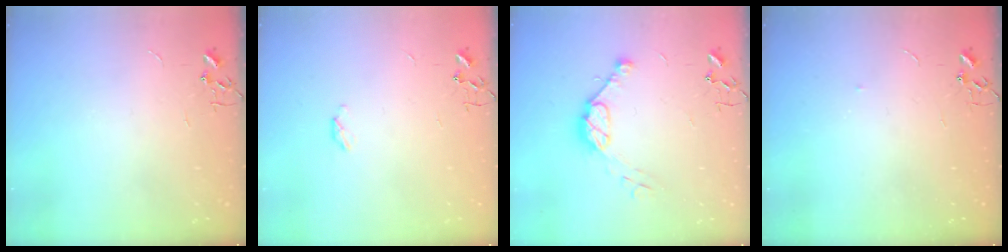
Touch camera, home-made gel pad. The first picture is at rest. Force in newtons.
{"total": 3.7, "press": 3.7, "slide": 0.5}
{"total": 10.3, "press": 10.2, "slide": 0.8}
{"total": 2.7, "press": 2.7, "slide": 0.4}